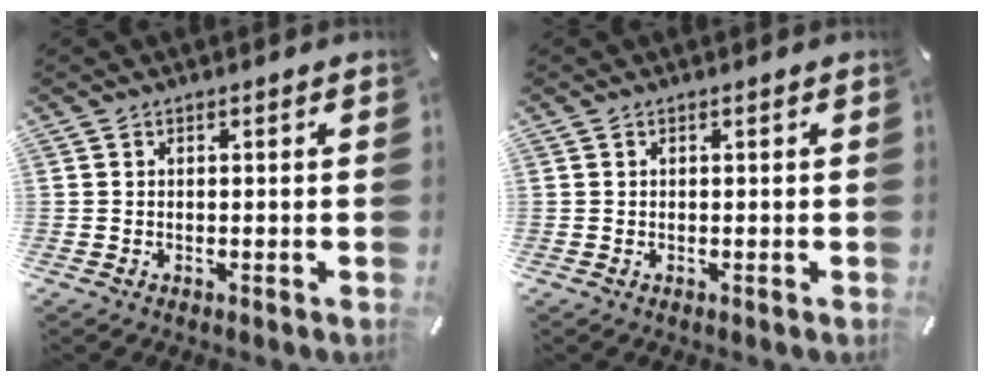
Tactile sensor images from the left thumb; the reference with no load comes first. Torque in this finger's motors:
{"motor_torque": [0.00, 0.00, 0.00, 0.00, 0.00]}